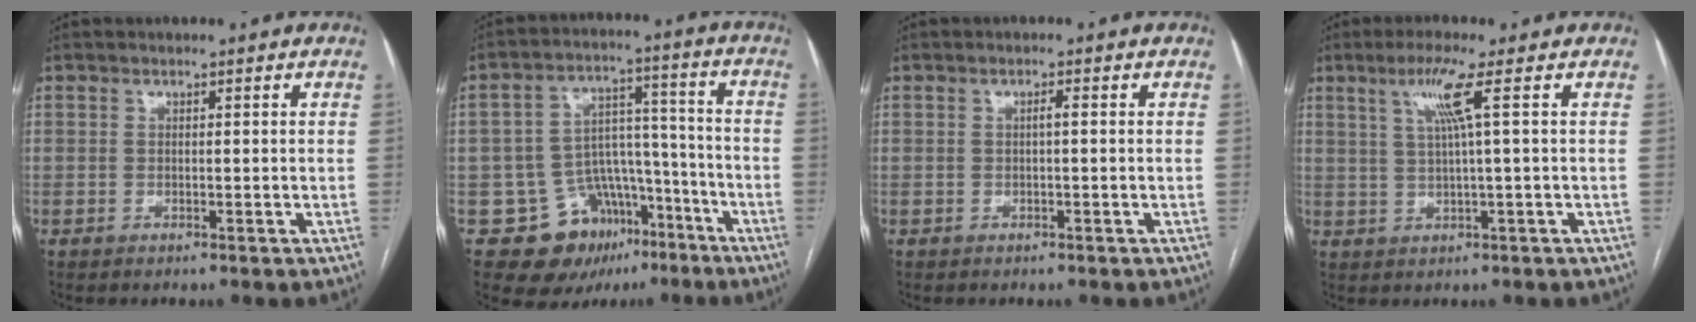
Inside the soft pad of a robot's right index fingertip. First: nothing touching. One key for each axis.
{"total": 12.6, "fx": -7.1, "fy": 9.4, "fz": 4.4, "tx": -0.050, "ty": 0.061, "tz": -0.096}
{"total": 0.9, "fx": 0.0, "fy": 0.0, "fz": 0.9, "tx": -0.015, "ty": 0.003, "tz": 0.000}
{"total": 5.2, "fx": 2.0, "fy": -1.2, "fz": 4.6, "tx": -0.093, "ty": 0.003, "tz": 0.040}